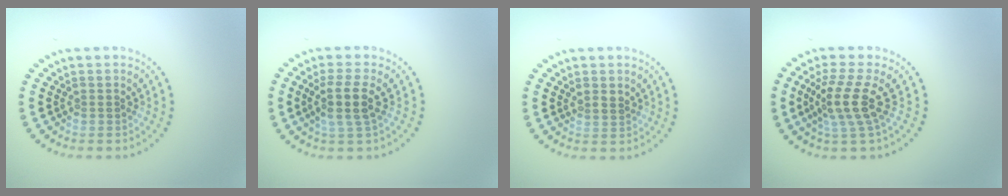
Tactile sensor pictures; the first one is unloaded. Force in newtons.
{"total": 2.9, "press": 2.5, "slide": 1.5}
{"total": 1.0, "press": 0.7, "slide": 0.7}
{"total": 3.7, "press": 2.9, "slide": 2.3}